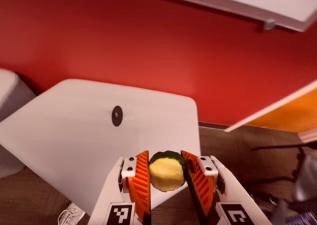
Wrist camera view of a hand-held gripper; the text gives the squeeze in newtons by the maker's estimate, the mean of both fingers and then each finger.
{"total": 11.7, "left": 12.3, "right": 11.1}